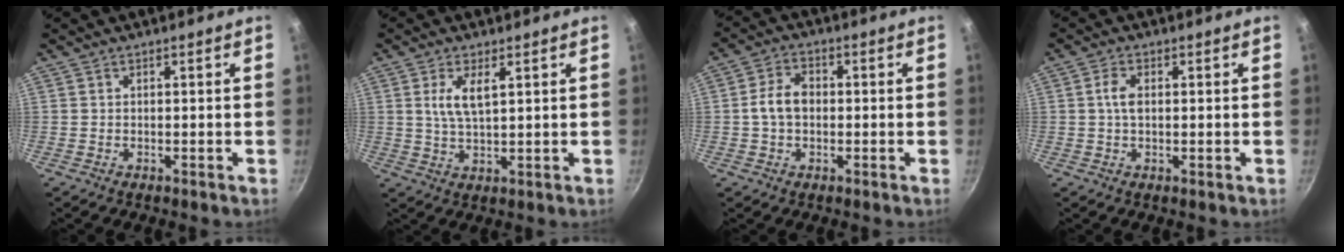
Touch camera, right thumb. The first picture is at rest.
{"total": 5.4, "force": [1.8, 2.0, 4.7], "torque": [-0.093, -0.009, 0.041]}
{"total": 6.1, "force": [-0.2, 4.3, 4.3], "torque": [-0.074, 0.018, -0.009]}
{"total": 3.1, "force": [0.4, 1.6, 2.7], "torque": [-0.056, 0.001, 0.004]}